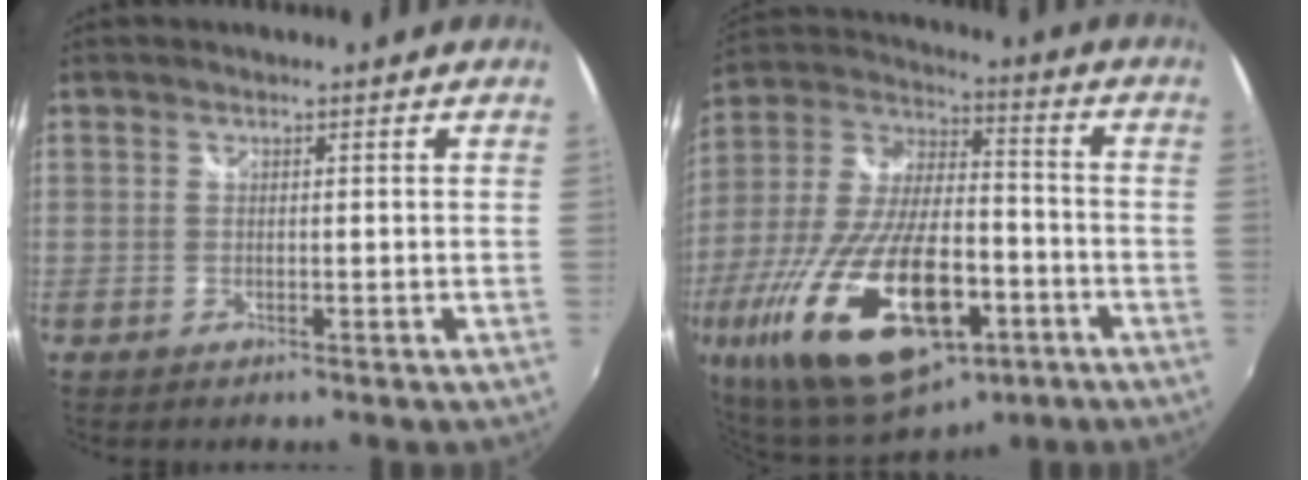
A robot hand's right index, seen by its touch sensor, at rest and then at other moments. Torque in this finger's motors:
{"motor_torque": [1.76, -0.37, 0.22, 0.02]}